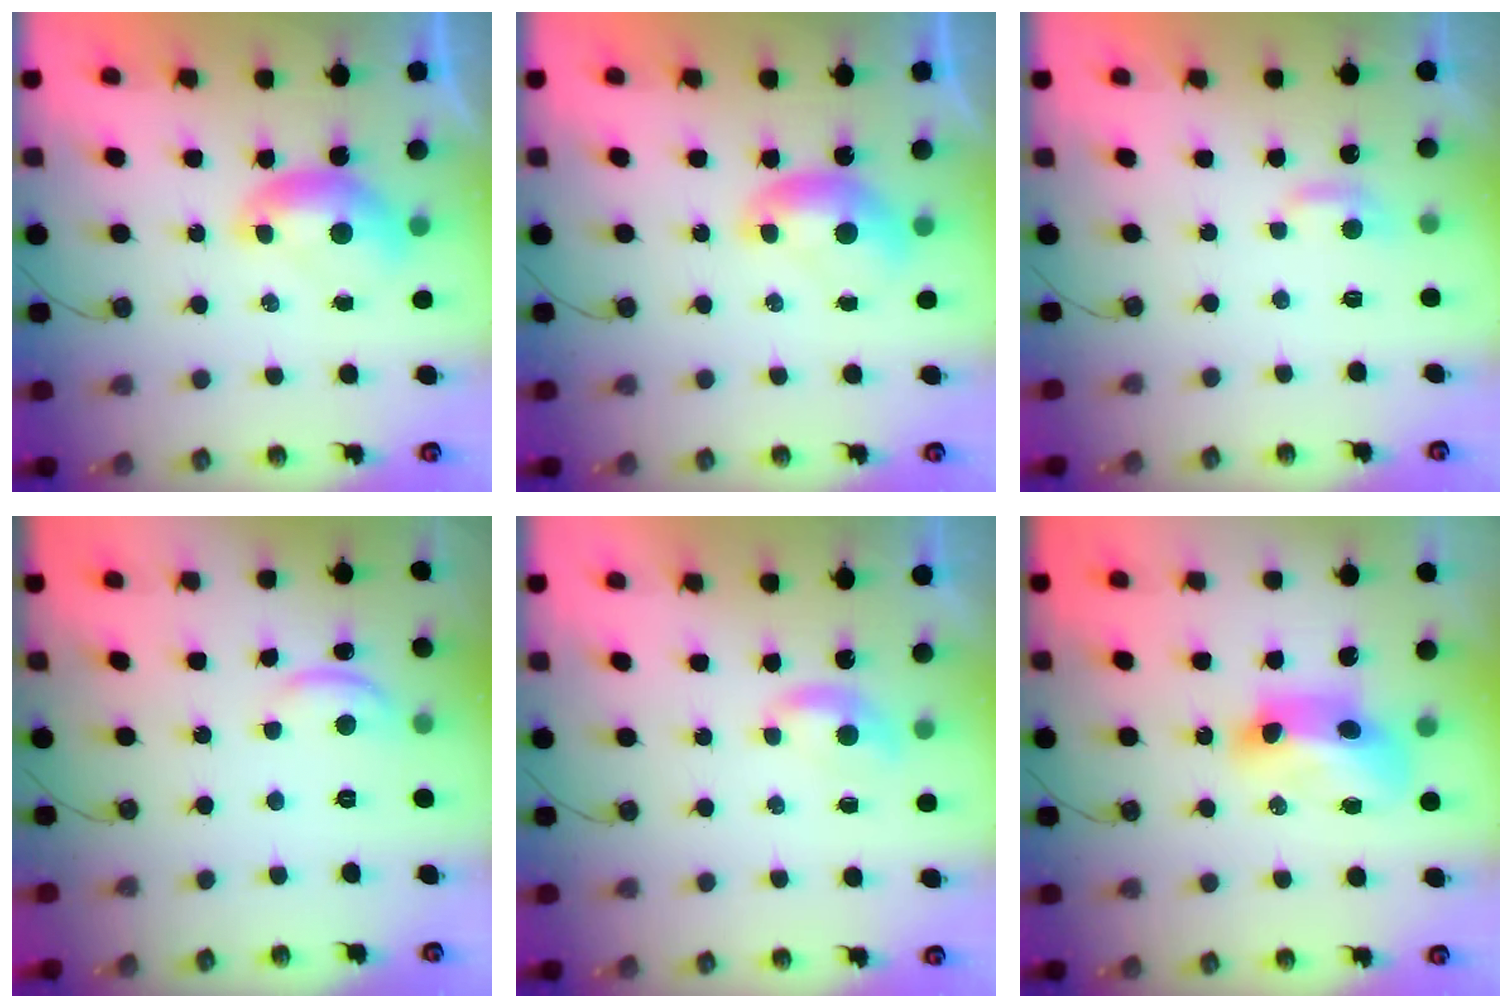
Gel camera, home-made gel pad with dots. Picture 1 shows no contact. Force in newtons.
{"total": 0.0}
{"total": 1.6, "press": 1.5, "slide": 0.6}
{"total": 2.0, "press": 2.0, "slide": 0.4}
{"total": 1.5, "press": 1.5, "slide": 0.4}
{"total": 8.7, "press": 8.6, "slide": 0.9}